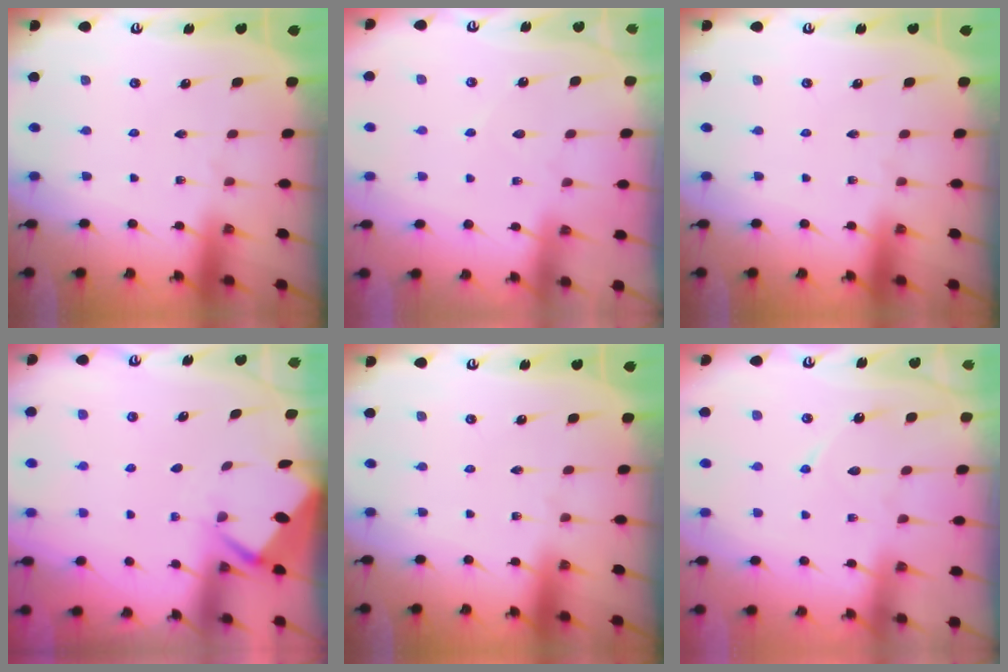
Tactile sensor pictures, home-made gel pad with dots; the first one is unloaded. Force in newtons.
{"total": 4.3, "press": 4.2, "slide": 0.6}
{"total": 0.0}
{"total": 2.7, "press": 2.7, "slide": 0.4}
{"total": 0.0}
{"total": 6.6, "press": 6.6, "slide": 0.7}